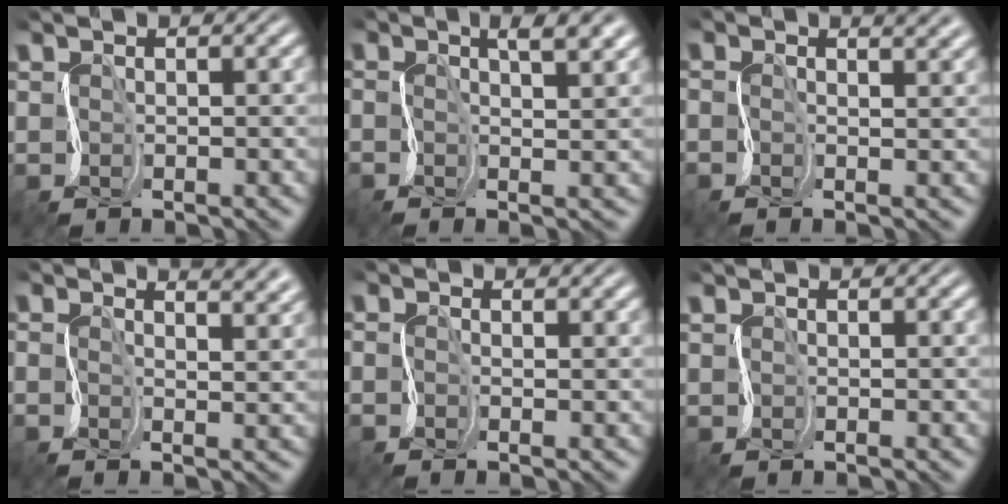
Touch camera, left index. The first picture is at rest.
{"total": 4.8, "force": [1.7, 1.4, 4.2], "torque": [-0.031, 0.019, 0.015]}
{"total": 3.4, "force": [1.4, 1.6, 2.7], "torque": [-0.020, 0.015, -0.004]}
{"total": 4.2, "force": [2.5, 1.7, 2.9], "torque": [-0.032, 0.023, 0.009]}
{"total": 0.7, "force": [-0.4, 0.3, 0.6], "torque": [-0.002, -0.002, -0.005]}
{"total": 0.0}